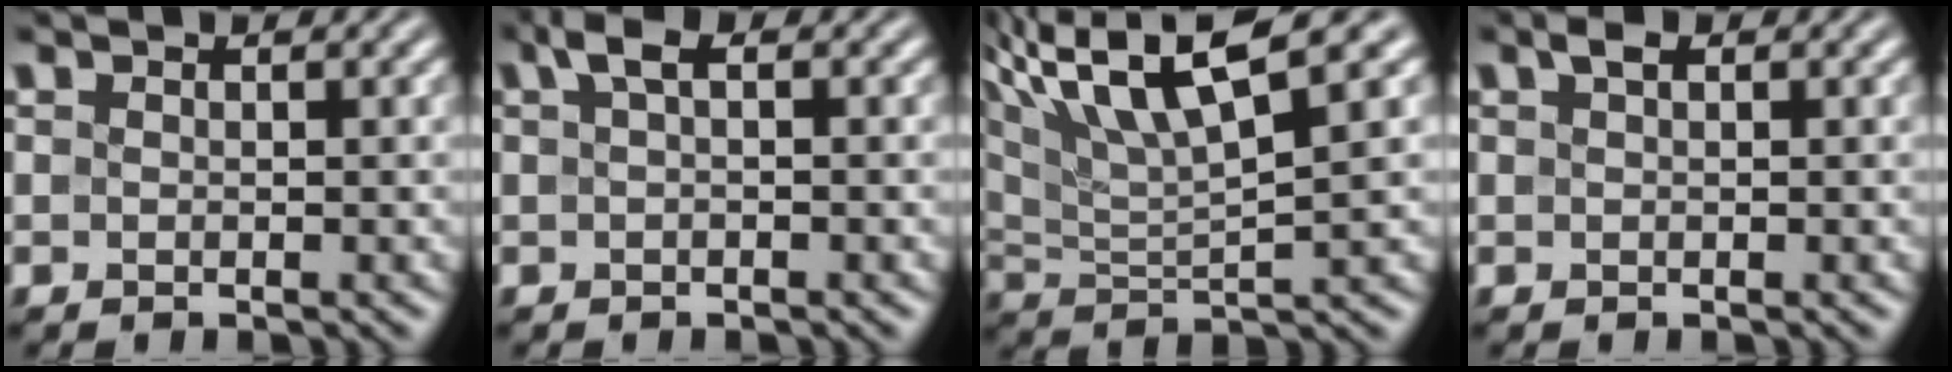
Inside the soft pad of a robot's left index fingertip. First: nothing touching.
{"total": 1.7, "force": [0.5, 0.5, 1.5], "torque": [-0.030, 0.010, 0.007]}
{"total": 9.1, "force": [5.7, 1.7, 6.9], "torque": [-0.128, 0.024, 0.102]}
{"total": 0.9, "force": [0.5, 0.3, 0.7], "torque": [-0.015, 0.005, 0.009]}